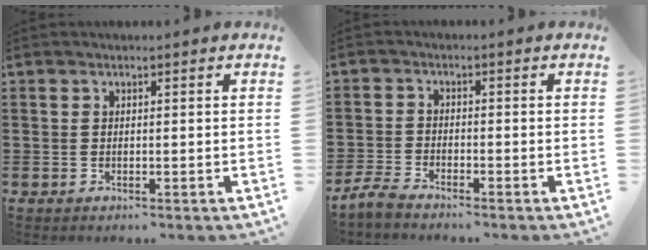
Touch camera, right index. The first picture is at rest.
{"total": 2.9, "force": [-2.8, 0.1, 0.7], "torque": [-0.031, -0.003, -0.061]}